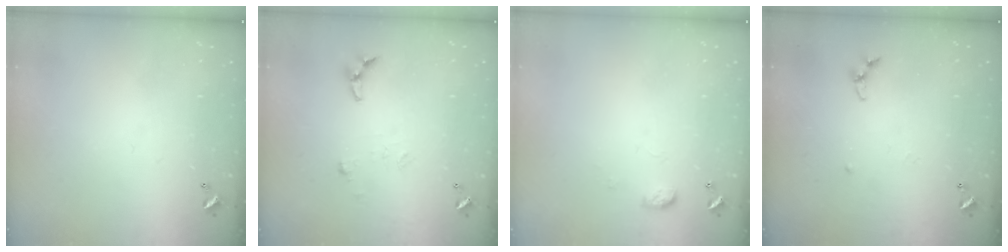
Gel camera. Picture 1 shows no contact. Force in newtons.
{"total": 6.2, "press": 6.2, "slide": 0.4}
{"total": 5.3, "press": 5.2, "slide": 0.8}
{"total": 6.2, "press": 6.1, "slide": 0.7}